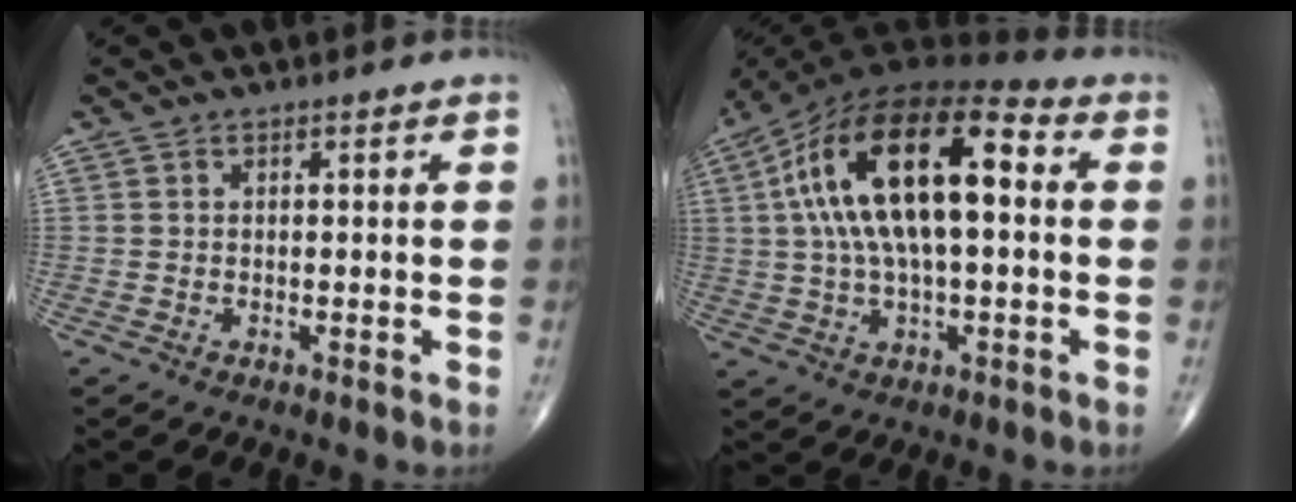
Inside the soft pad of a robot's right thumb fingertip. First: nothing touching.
{"total": 21.3, "force": [2.9, 9.5, 18.8], "torque": [-0.345, 0.037, 0.038]}